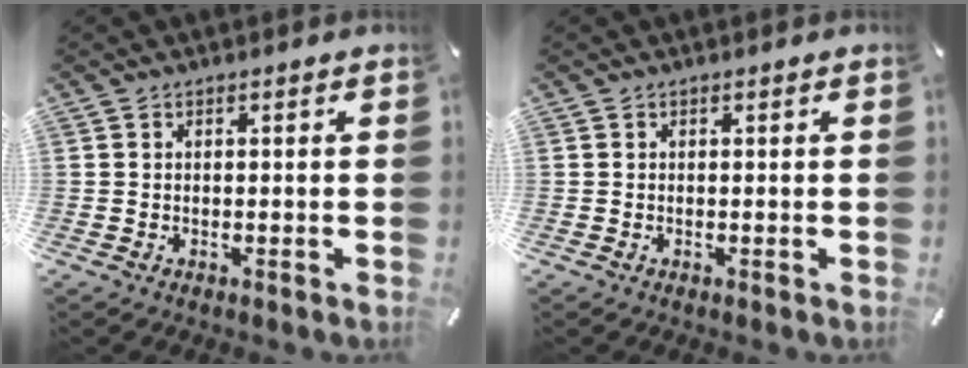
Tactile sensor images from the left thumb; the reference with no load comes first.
{"total": 0.0}